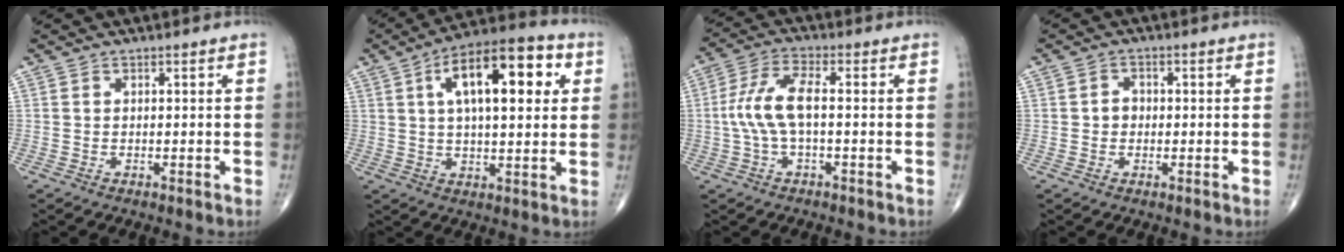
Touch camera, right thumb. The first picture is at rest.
{"total": 18.0, "force": [5.3, 7.4, 15.5], "torque": [-0.217, 0.012, 0.075]}
{"total": 8.3, "force": [-0.4, 3.0, 7.7], "torque": [-0.179, 0.024, -0.011]}
{"total": 2.1, "force": [-0.2, 1.9, 1.0], "torque": [-0.005, 0.007, -0.007]}